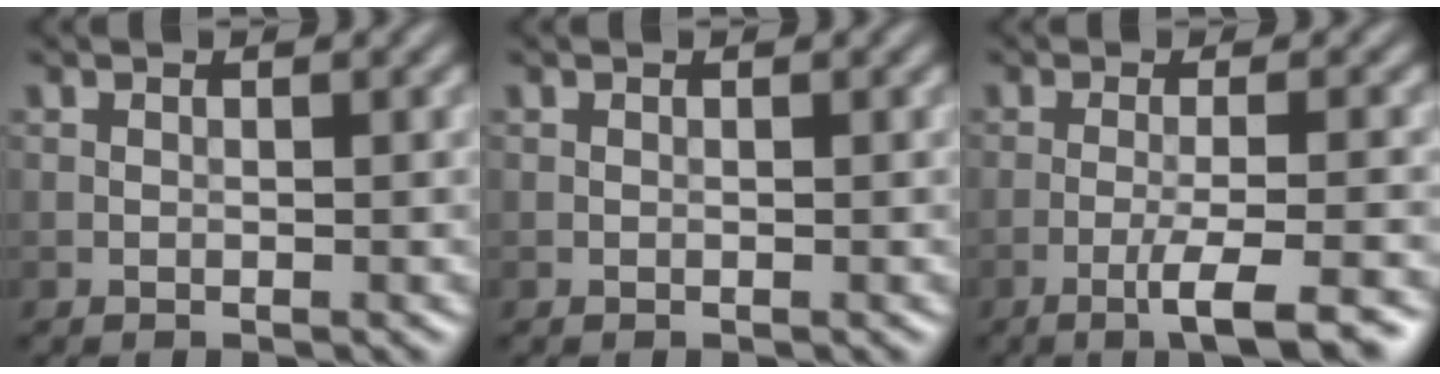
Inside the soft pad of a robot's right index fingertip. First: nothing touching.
{"total": 0.0}
{"total": 4.7, "force": [-2.5, 0.5, 3.9], "torque": [-0.058, 0.005, -0.048]}